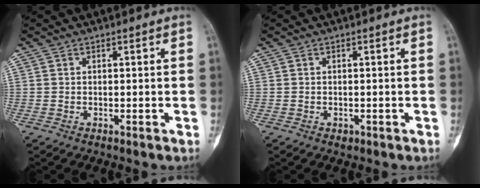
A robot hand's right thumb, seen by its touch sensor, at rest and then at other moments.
{"total": 0.7, "force": [-0.3, 0.6, 0.3], "torque": [-0.004, 0.001, -0.001]}